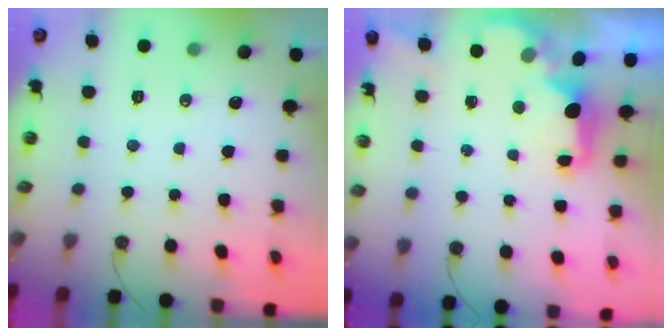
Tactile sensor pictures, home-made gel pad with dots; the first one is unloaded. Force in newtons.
{"total": 2.2, "press": 2.1, "slide": 0.8}